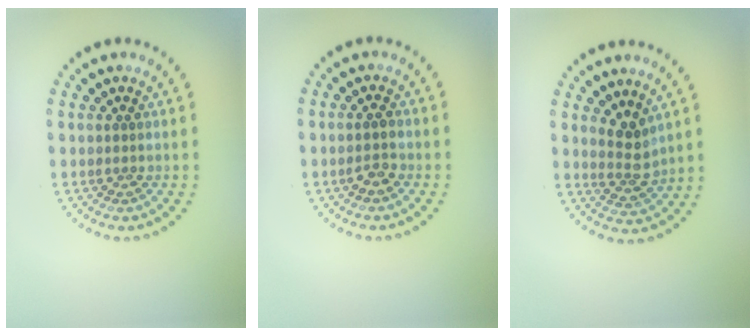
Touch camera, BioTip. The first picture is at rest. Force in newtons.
{"total": 1.5, "press": 1.5, "slide": 0.3}
{"total": 2.5, "press": 2.0, "slide": 1.5}